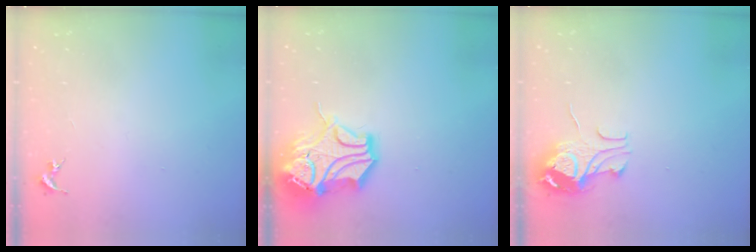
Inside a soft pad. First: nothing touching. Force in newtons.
{"total": 16.4, "press": 16.3, "slide": 2.2}
{"total": 9.8, "press": 9.8, "slide": 1.2}